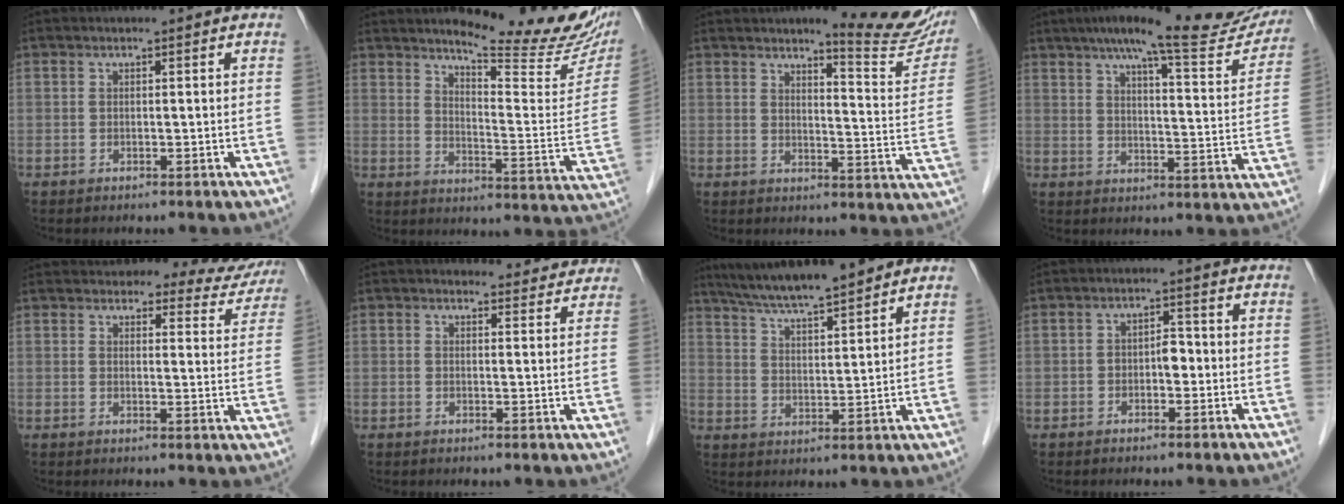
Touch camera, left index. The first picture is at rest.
{"total": 19.5, "force": [17.0, 2.6, 9.2], "torque": [-0.120, -0.070, 0.209]}
{"total": 13.1, "force": [11.3, 1.5, 6.3], "torque": [-0.068, -0.043, 0.124]}
{"total": 22.4, "force": [19.1, 2.9, 11.4], "torque": [-0.158, -0.012, 0.237]}
{"total": 15.1, "force": [14.1, 4.4, 3.1], "torque": [-0.010, -0.009, 0.147]}
{"total": 6.2, "force": [5.9, 1.7, 0.3], "torque": [0.012, 0.001, 0.052]}
{"total": 12.9, "force": [11.2, 0.7, 6.5], "torque": [-0.112, 0.019, 0.185]}
{"total": 2.6, "force": [-0.6, 1.4, 2.1], "torque": [-0.028, 0.009, -0.010]}